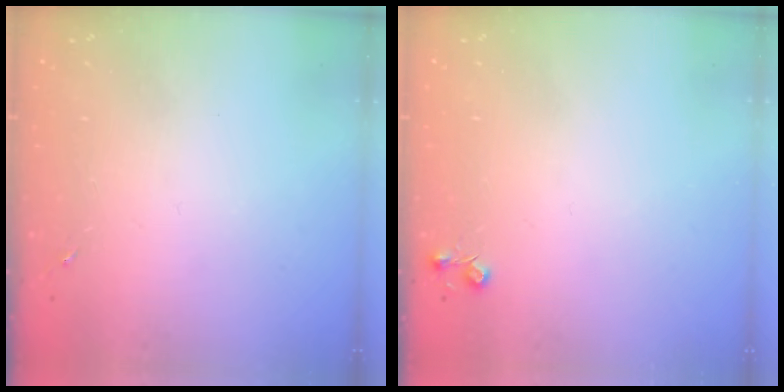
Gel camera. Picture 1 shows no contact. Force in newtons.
{"total": 4.4, "press": 4.4, "slide": 0.7}